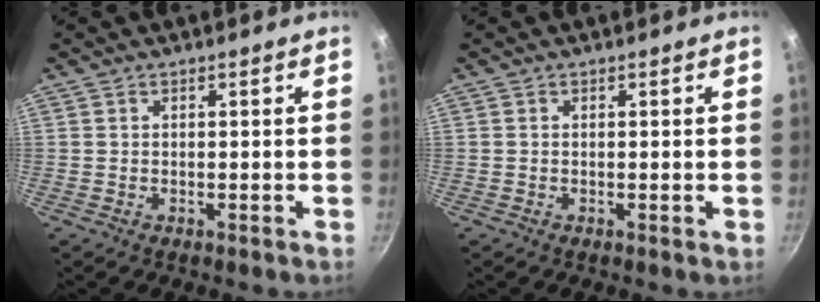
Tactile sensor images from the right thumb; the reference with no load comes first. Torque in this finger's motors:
{"motor_torque": [-0.41, -0.15, 0.36, -0.10, 0.01]}